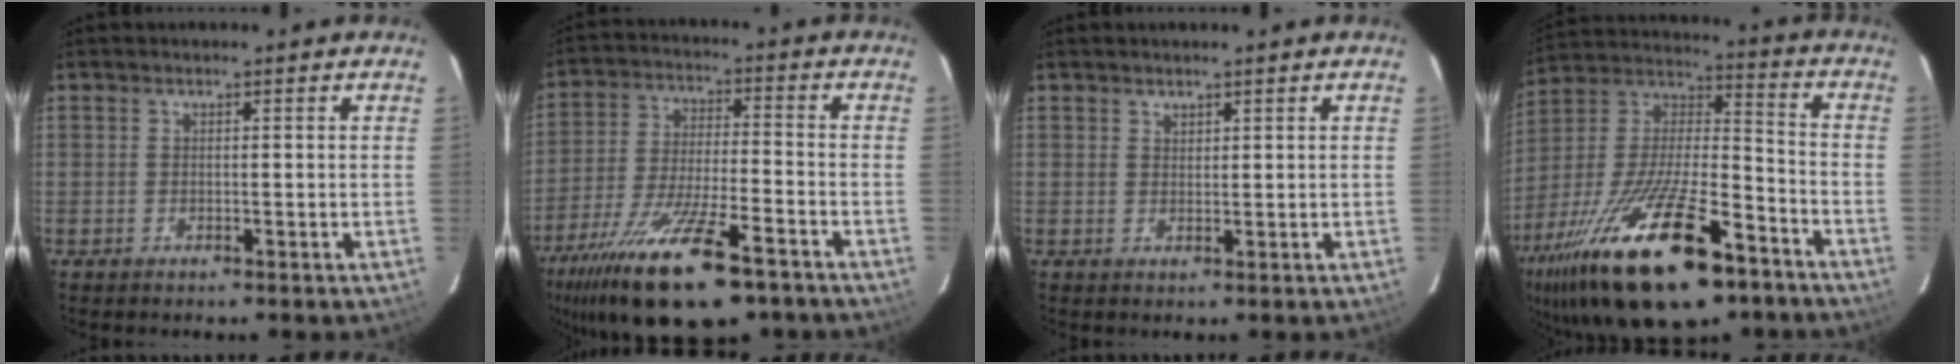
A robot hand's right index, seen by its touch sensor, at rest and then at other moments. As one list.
[{"total": 22.2, "force": [-14.9, 6.5, 15.2], "torque": [-0.299, -0.049, -0.252]}, {"total": 1.1, "force": [0.9, 0.6, 0.1], "torque": [-0.001, 0.003, 0.018]}, {"total": 29.6, "force": [-17.5, 10.6, 21.5], "torque": [-0.411, -0.030, -0.290]}]